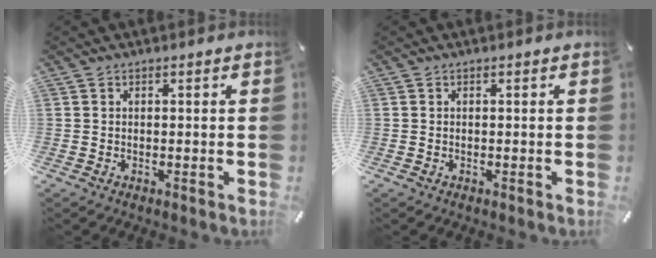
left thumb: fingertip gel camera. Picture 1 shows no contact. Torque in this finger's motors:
{"motor_torque": [-0.07, 0.07, -0.02, -0.03, 0.01]}